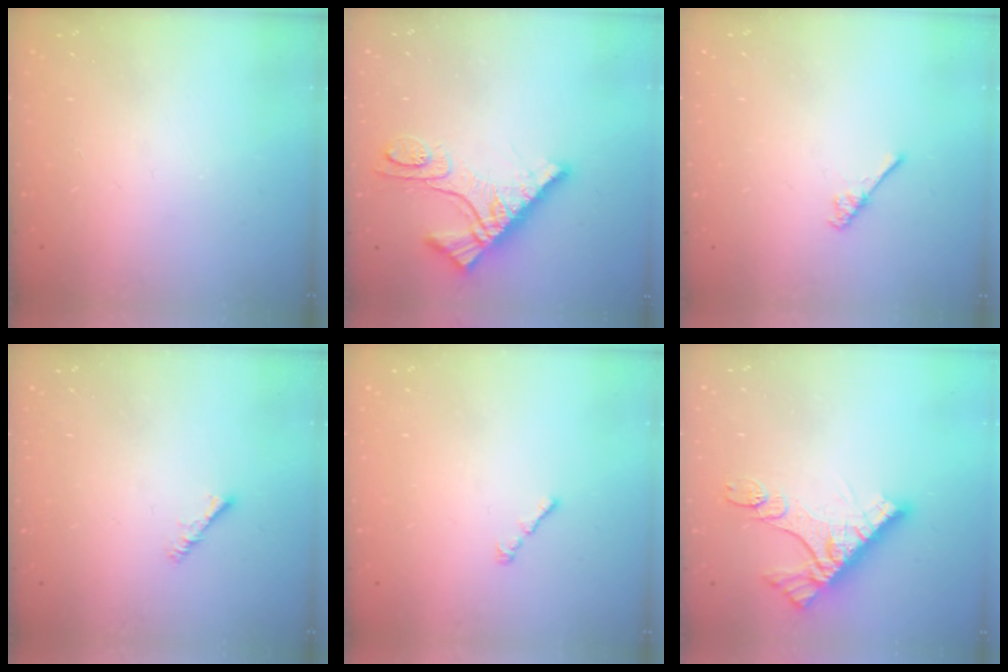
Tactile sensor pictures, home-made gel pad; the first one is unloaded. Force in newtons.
{"total": 11.0, "press": 11.0, "slide": 1.1}
{"total": 2.6, "press": 2.6, "slide": 0.3}
{"total": 2.3, "press": 2.3, "slide": 0.4}
{"total": 1.0, "press": 0.9, "slide": 0.5}
{"total": 11.4, "press": 11.4, "slide": 0.3}